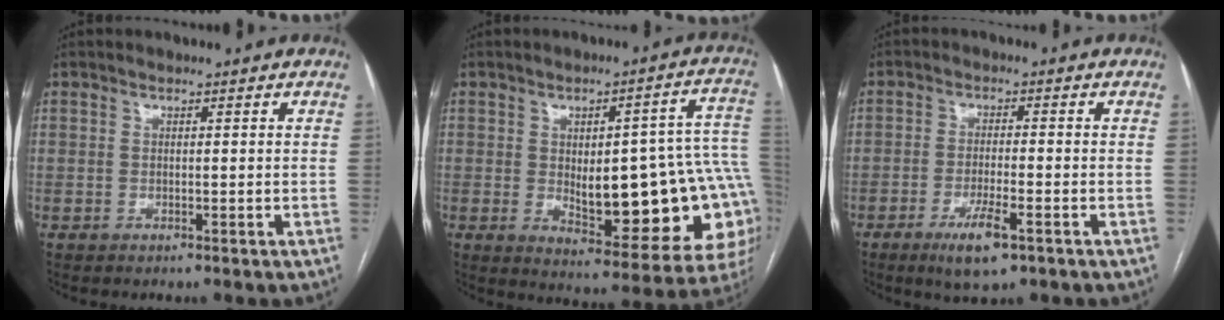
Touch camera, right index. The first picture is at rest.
{"total": 22.1, "force": [-1.5, 6.8, 21.0], "torque": [-0.190, 0.029, 0.010]}
{"total": 6.1, "force": [-3.3, 1.0, 5.0], "torque": [-0.093, -0.011, -0.050]}